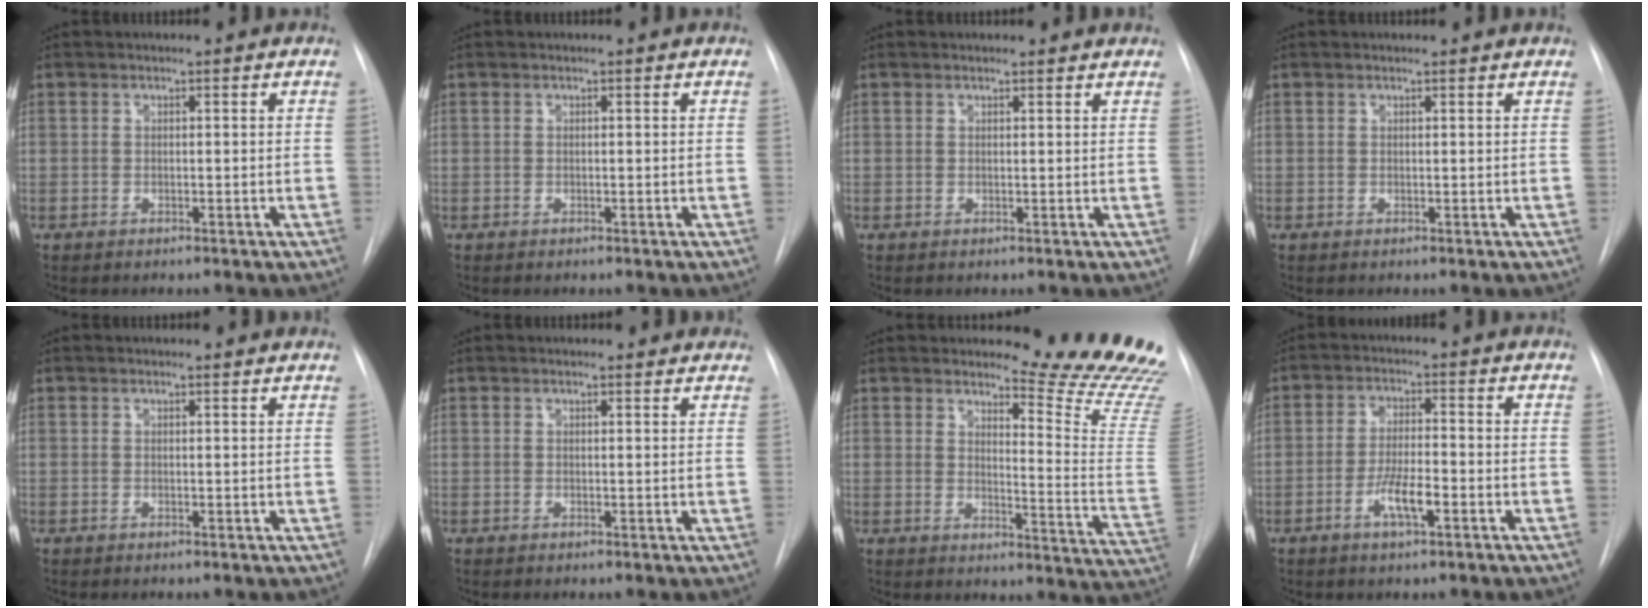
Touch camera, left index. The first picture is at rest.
{"total": 0.0}
{"total": 2.4, "force": [2.3, 0.4, 0.3], "torque": [-0.013, 0.005, 0.021]}
{"total": 0.8, "force": [0.8, 0.0, 0.0], "torque": [-0.009, 0.002, 0.011]}
{"total": 1.7, "force": [1.6, 0.2, 0.2], "torque": [-0.014, 0.005, 0.017]}
{"total": 3.4, "force": [3.1, 1.1, 0.6], "torque": [-0.006, 0.005, 0.025]}
{"total": 15.7, "force": [15.1, -1.2, 4.2], "torque": [-0.053, -0.161, 0.163]}
{"total": 5.2, "force": [-2.2, 0.9, 4.6], "torque": [-0.089, -0.002, -0.040]}